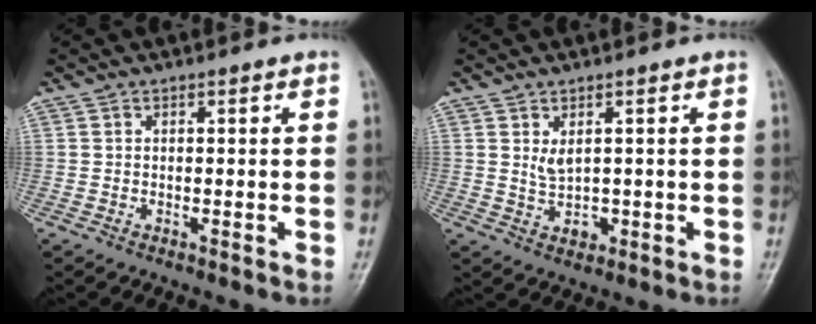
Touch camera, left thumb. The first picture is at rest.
{"total": 3.1, "force": [0.8, 2.0, 2.2], "torque": [-0.034, -0.012, 0.022]}